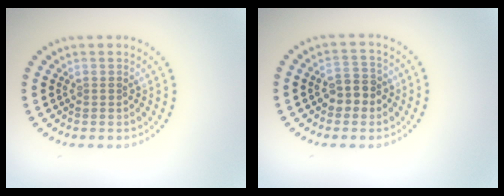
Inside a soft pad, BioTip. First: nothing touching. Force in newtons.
{"total": 2.7, "press": 2.7, "slide": 0.4}